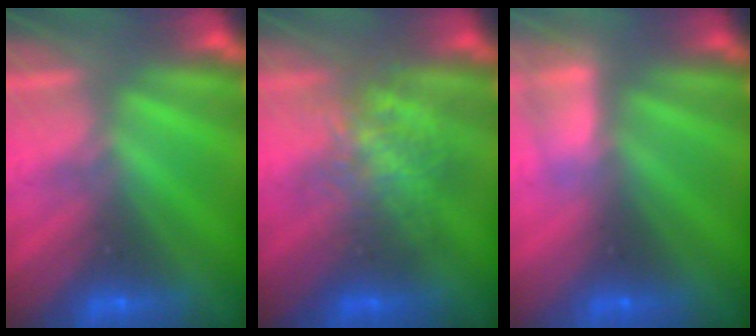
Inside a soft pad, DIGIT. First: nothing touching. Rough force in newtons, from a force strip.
{"total": 2.3}
{"total": 2.8}